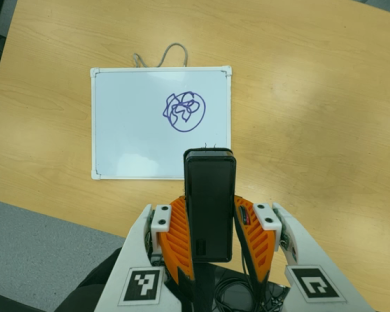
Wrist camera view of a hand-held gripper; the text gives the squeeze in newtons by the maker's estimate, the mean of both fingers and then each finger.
{"total": 4.4, "left": 3.1, "right": 5.7}